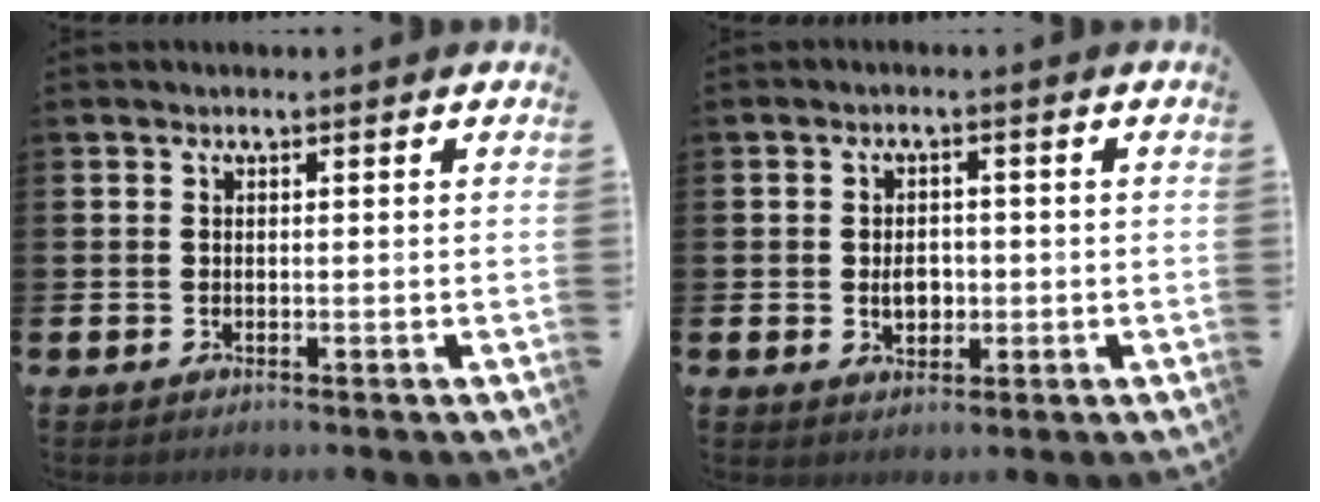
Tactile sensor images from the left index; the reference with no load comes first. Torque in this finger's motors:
{"motor_torque": [0.24, -0.01, 0.08, 0.04]}